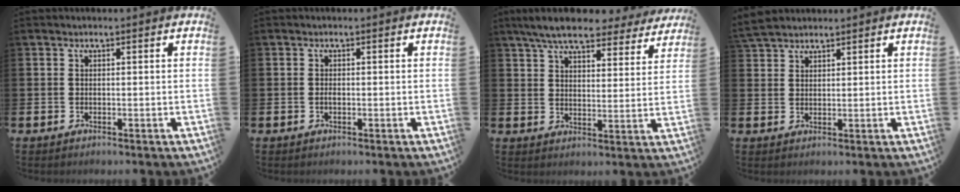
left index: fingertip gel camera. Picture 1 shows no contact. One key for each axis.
{"total": 0.6, "fx": -0.1, "fy": 0.3, "fz": 0.5, "tx": -0.009, "ty": -0.001, "tz": -0.004}
{"total": 8.0, "fx": 7.3, "fy": 1.6, "fz": 2.8, "tx": -0.067, "ty": -0.032, "tz": 0.129}
{"total": 3.4, "fx": 3.3, "fy": 0.8, "fz": 0.5, "tx": -0.012, "ty": -0.008, "tz": 0.062}